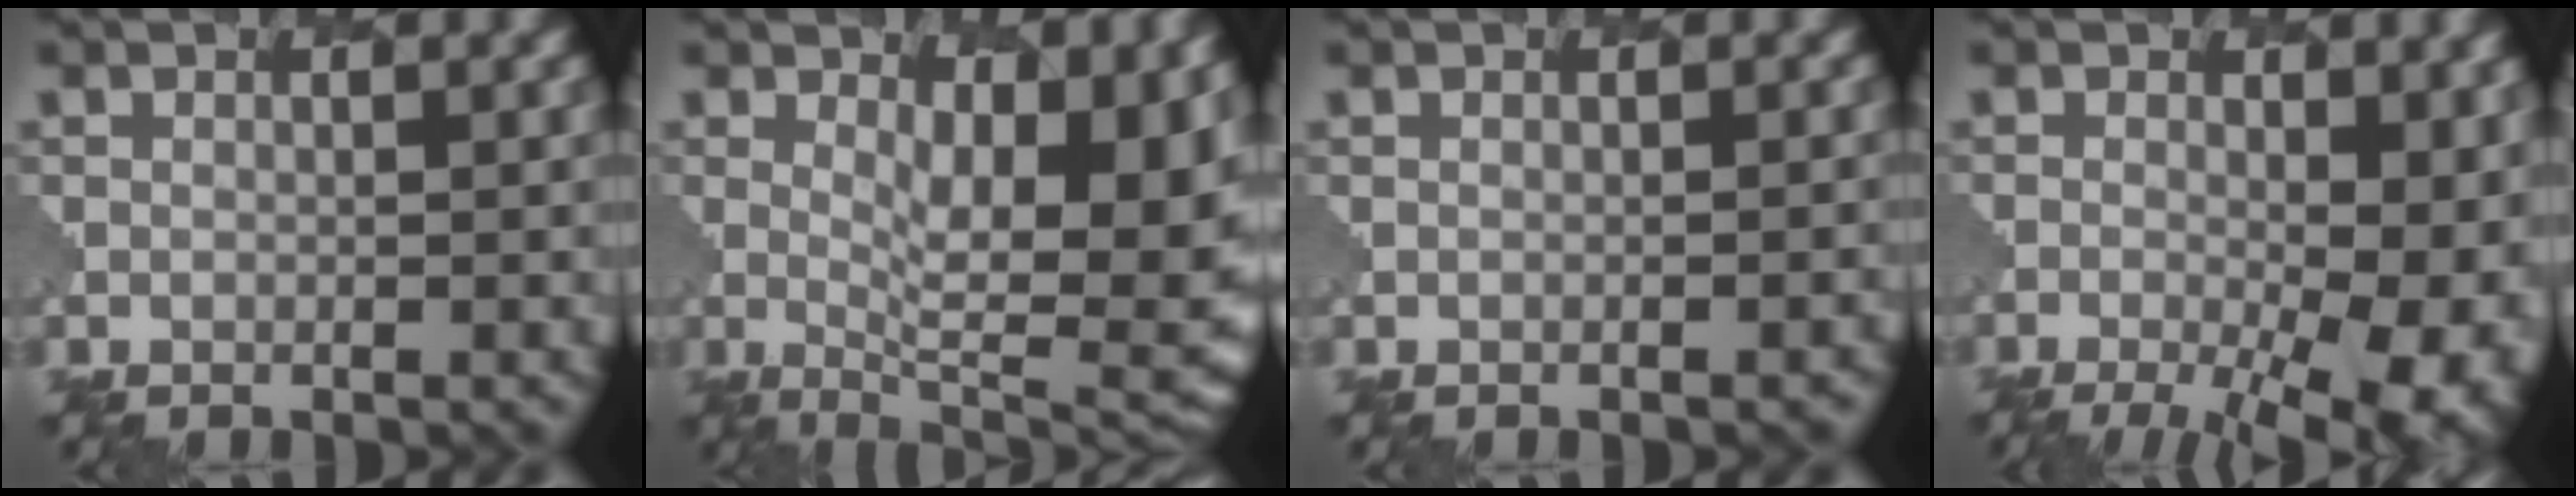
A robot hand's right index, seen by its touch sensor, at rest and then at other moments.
{"total": 12.8, "force": [2.1, 5.6, 11.2], "torque": [-0.114, -0.004, 0.034]}
{"total": 1.0, "force": [-0.7, 0.3, 0.5], "torque": [0.008, 0.002, -0.006]}
{"total": 12.7, "force": [-3.0, 6.1, 10.7], "torque": [-0.135, -0.020, -0.032]}